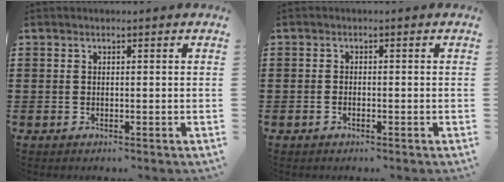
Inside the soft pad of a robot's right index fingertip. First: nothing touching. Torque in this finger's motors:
{"motor_torque": [-0.89, 0.69, -0.01, -0.01]}